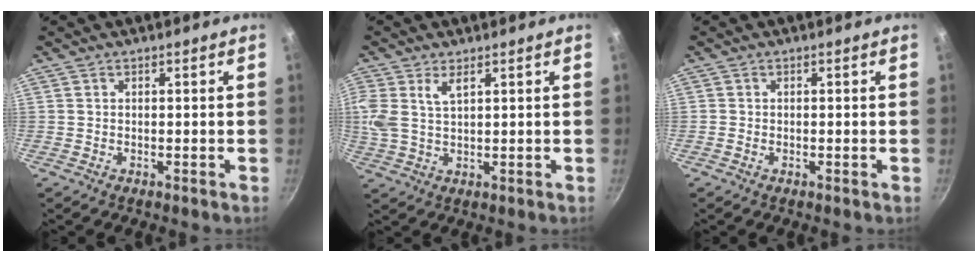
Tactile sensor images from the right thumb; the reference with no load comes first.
{"total": 7.9, "force": [3.4, 4.2, 5.8], "torque": [-0.126, 0.000, 0.068]}
{"total": 0.0}